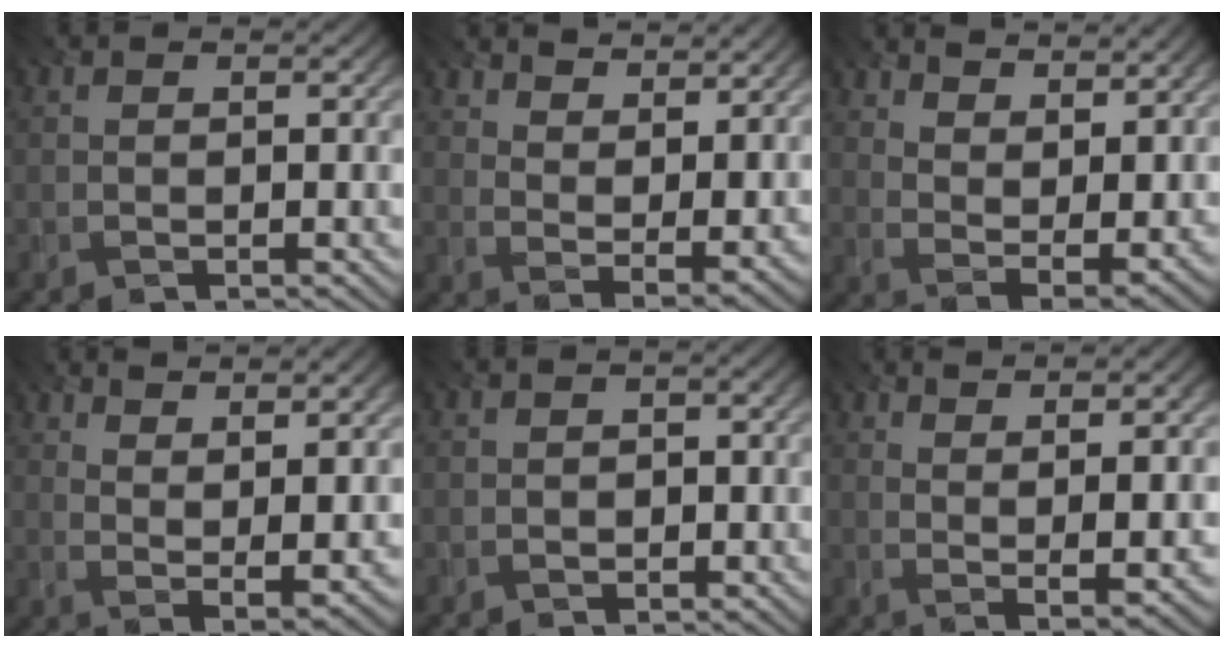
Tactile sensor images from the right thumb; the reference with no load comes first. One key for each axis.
{"total": 9.3, "fx": 7.1, "fy": 3.4, "fz": 5.0, "tx": -0.100, "ty": -0.018, "tz": 0.113}
{"total": 11.9, "fx": 8.5, "fy": 4.5, "fz": 7.0, "tx": -0.133, "ty": -0.010, "tz": 0.122}
{"total": 10.1, "fx": 6.8, "fy": 2.8, "fz": 7.0, "tx": -0.126, "ty": 0.002, "tz": 0.104}
{"total": 1.2, "fx": -0.8, "fy": 0.9, "fz": -0.1, "tx": 0.008, "ty": 0.001, "tz": -0.020}
{"total": 8.2, "fx": 4.4, "fy": 1.6, "fz": 6.7, "tx": -0.100, "ty": 0.005, "tz": 0.065}